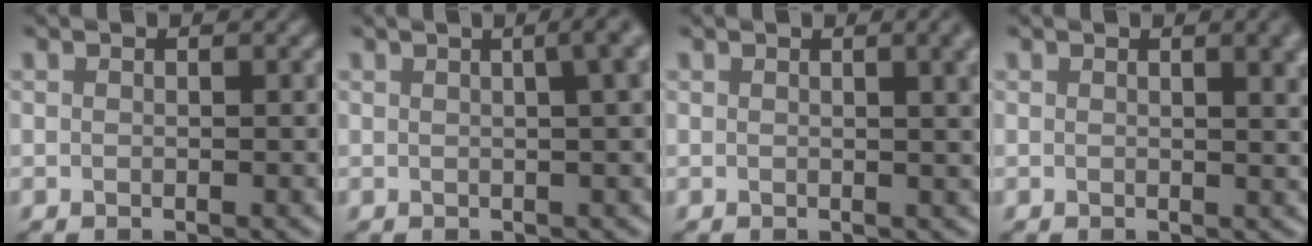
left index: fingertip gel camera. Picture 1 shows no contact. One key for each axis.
{"total": 7.7, "fx": 2.5, "fy": 3.8, "fz": 6.2, "tx": -0.011, "ty": 0.054, "tz": -0.005}
{"total": 4.4, "fx": 1.5, "fy": 1.8, "fz": 3.8, "tx": -0.024, "ty": 0.012, "tz": 0.013}
{"total": 4.2, "fx": 1.5, "fy": 1.7, "fz": 3.5, "tx": -0.023, "ty": 0.008, "tz": 0.019}